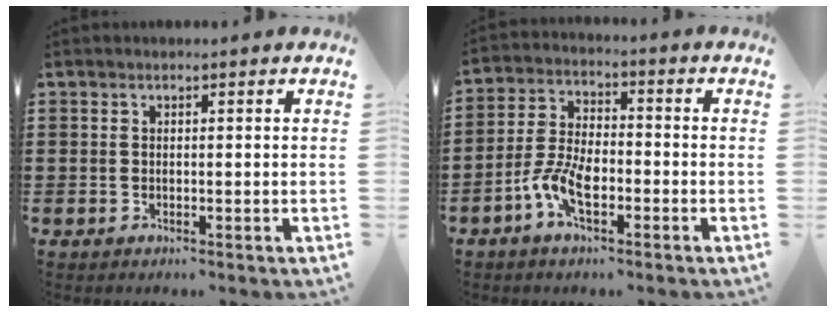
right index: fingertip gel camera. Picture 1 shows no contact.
{"total": 7.1, "force": [-3.1, 3.3, 5.4], "torque": [-0.132, -0.002, -0.066]}